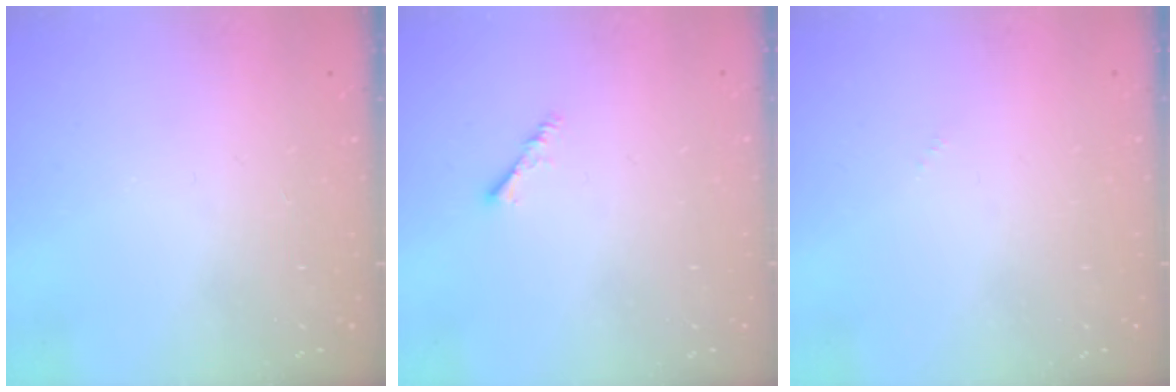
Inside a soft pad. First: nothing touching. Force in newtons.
{"total": 1.9, "press": 1.9, "slide": 0.4}
{"total": 0.0}